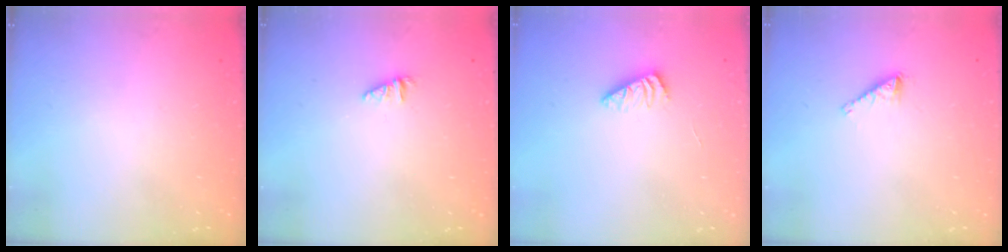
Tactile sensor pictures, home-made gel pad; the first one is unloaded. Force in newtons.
{"total": 1.2, "press": 1.2, "slide": 0.2}
{"total": 2.8, "press": 2.8, "slide": 0.4}
{"total": 1.7, "press": 1.7, "slide": 0.2}